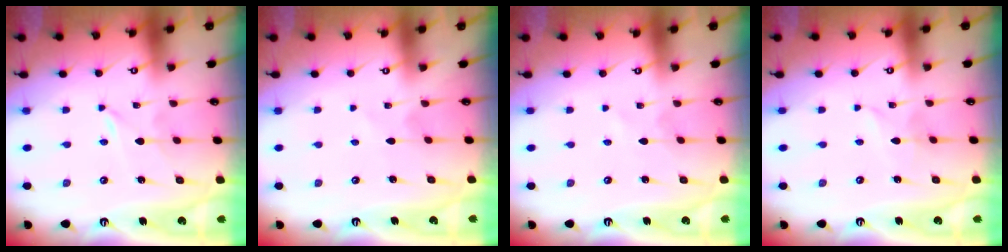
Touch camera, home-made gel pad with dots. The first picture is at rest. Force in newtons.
{"total": 2.3, "press": 2.3, "slide": 0.1}
{"total": 0.0}
{"total": 1.4, "press": 1.4, "slide": 0.0}